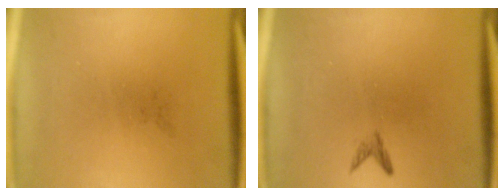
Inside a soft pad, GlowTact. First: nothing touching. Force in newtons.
{"total": 0.8}